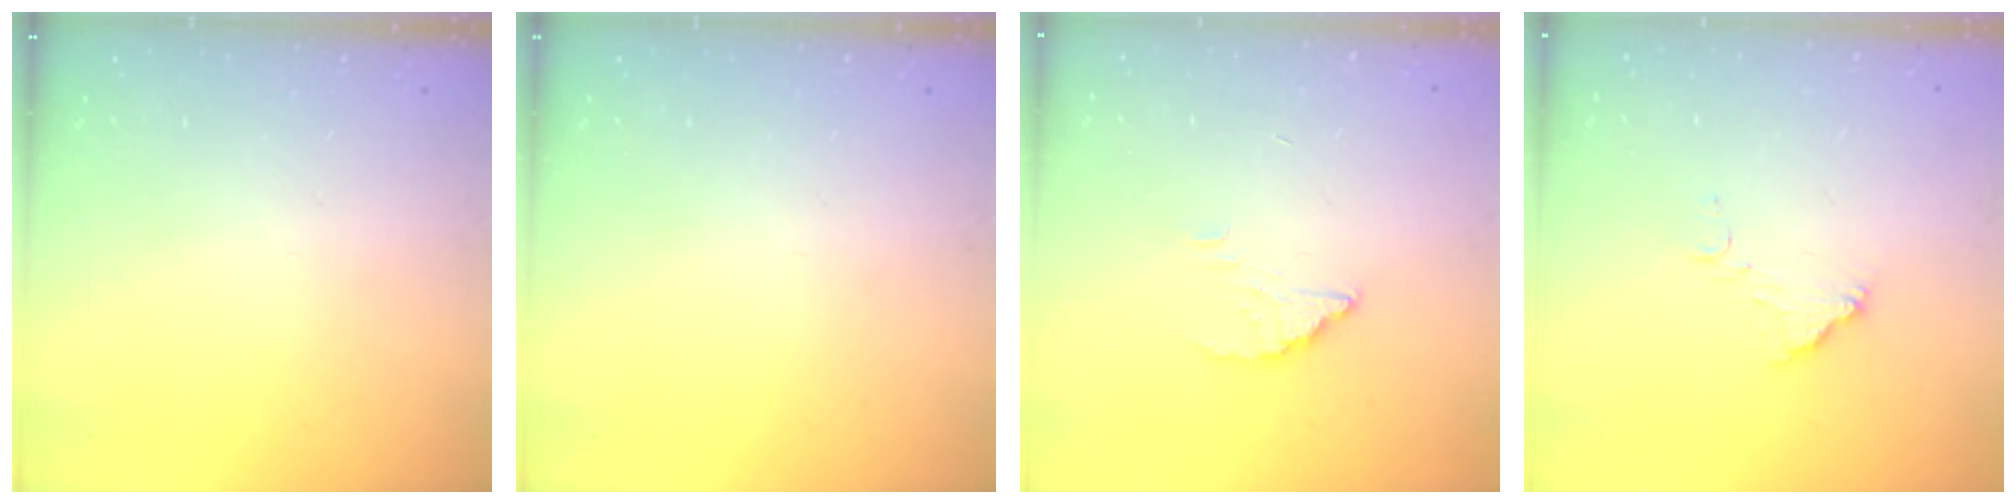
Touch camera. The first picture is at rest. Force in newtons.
{"total": 0.0}
{"total": 2.5, "press": 2.5, "slide": 0.1}
{"total": 7.2, "press": 7.2, "slide": 0.4}